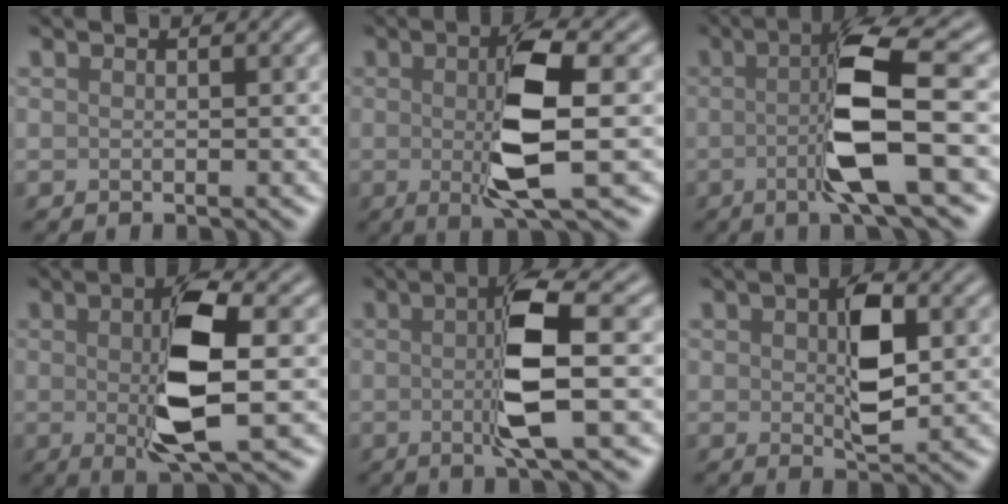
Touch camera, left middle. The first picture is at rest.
{"total": 7.3, "force": [-0.2, 1.5, 7.2], "torque": [-0.127, -0.007, -0.002]}
{"total": 7.7, "force": [-0.9, 1.1, 7.6], "torque": [-0.133, 0.003, -0.021]}
{"total": 7.7, "force": [0.0, 2.1, 7.5], "torque": [-0.132, -0.005, -0.001]}
{"total": 6.5, "force": [-0.1, 1.1, 6.4], "torque": [-0.121, -0.001, -0.004]}
{"total": 5.0, "force": [0.5, 2.4, 4.4], "torque": [-0.076, -0.001, 0.010]}